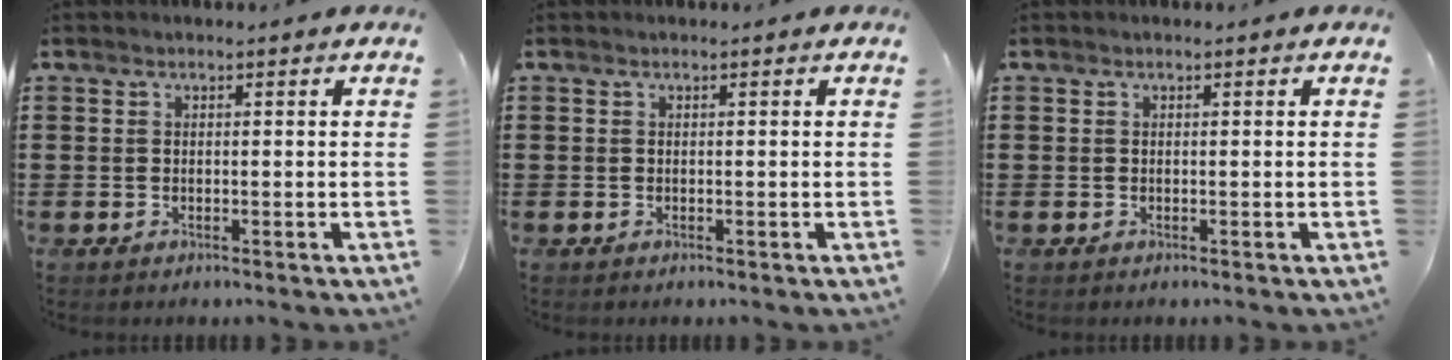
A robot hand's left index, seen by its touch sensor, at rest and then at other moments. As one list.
[{"total": 0.0}, {"total": 0.0}]